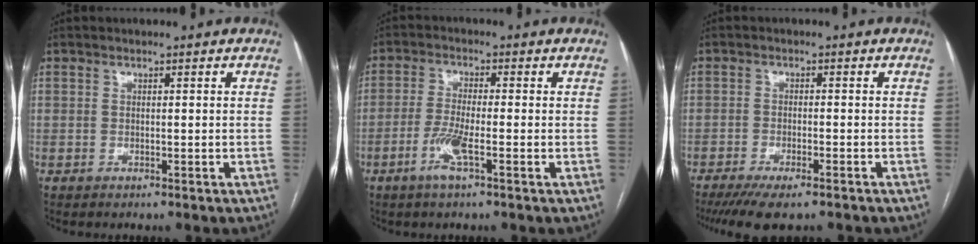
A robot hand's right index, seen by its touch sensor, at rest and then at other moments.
{"total": 5.0, "force": [-2.1, 0.3, 4.5], "torque": [-0.095, -0.008, -0.046]}
{"total": 8.3, "force": [-6.5, 1.6, 5.0], "torque": [-0.073, -0.015, -0.101]}